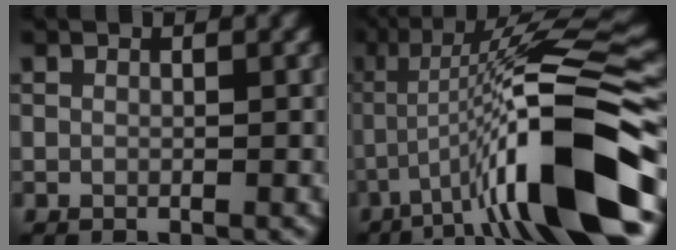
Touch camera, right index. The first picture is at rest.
{"total": 13.4, "force": [-4.7, 2.1, 12.3], "torque": [-0.199, 0.015, -0.079]}